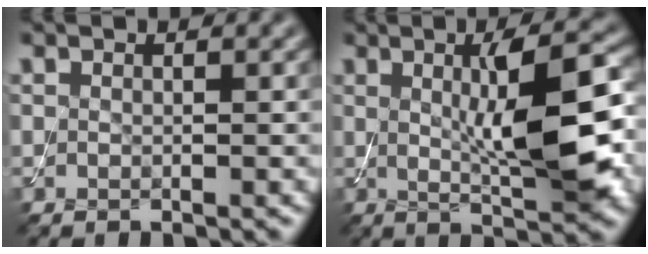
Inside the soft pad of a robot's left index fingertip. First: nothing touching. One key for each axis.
{"total": 8.9, "fx": 0.7, "fy": 2.1, "fz": 8.6, "tx": -0.118, "ty": 0.000, "tz": 0.013}